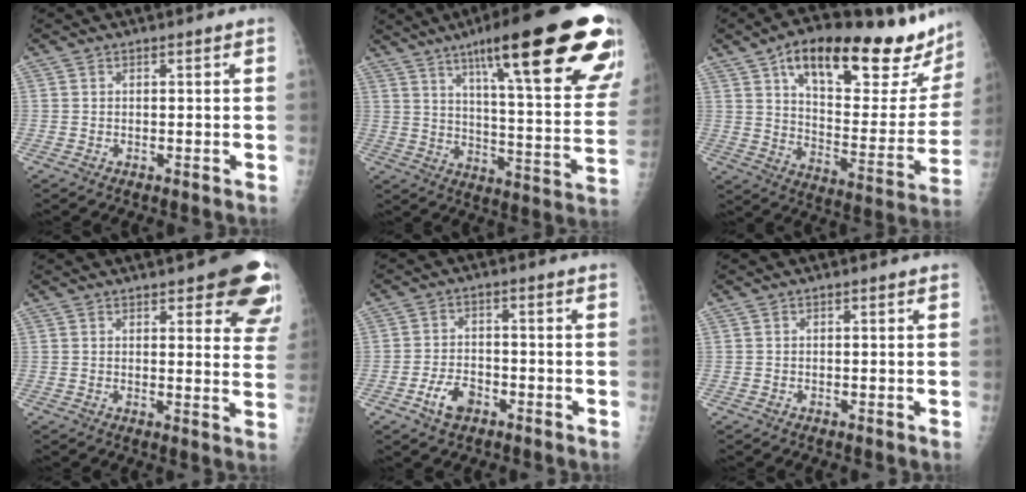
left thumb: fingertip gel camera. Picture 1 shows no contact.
{"total": 30.8, "force": [17.7, 5.1, 24.7], "torque": [-0.283, -0.041, 0.256]}
{"total": 30.1, "force": [19.1, 10.2, 20.9], "torque": [-0.268, -0.049, 0.281]}
{"total": 13.5, "force": [8.3, 4.4, 9.7], "torque": [-0.078, -0.037, 0.083]}
{"total": 5.5, "force": [-3.0, 3.2, 3.2], "torque": [-0.052, 0.020, -0.052]}
{"total": 0.0}